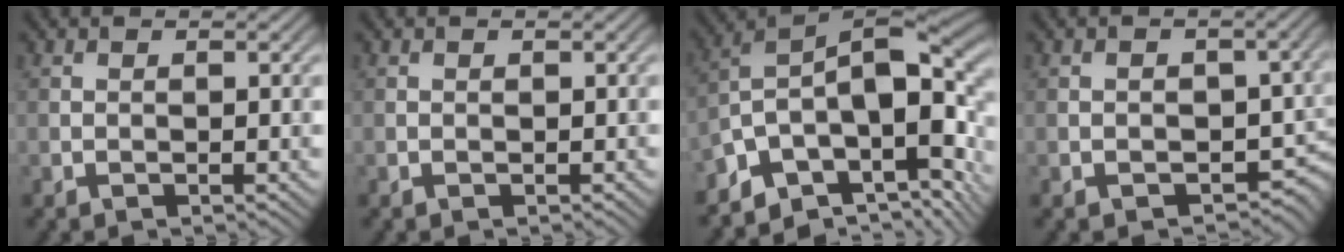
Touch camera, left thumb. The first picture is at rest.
{"total": 0.0}
{"total": 14.2, "force": [-3.3, 8.1, 11.1], "torque": [-0.216, -0.015, -0.046]}
{"total": 4.7, "force": [-1.0, 3.5, 3.0], "torque": [-0.040, -0.016, -0.015]}